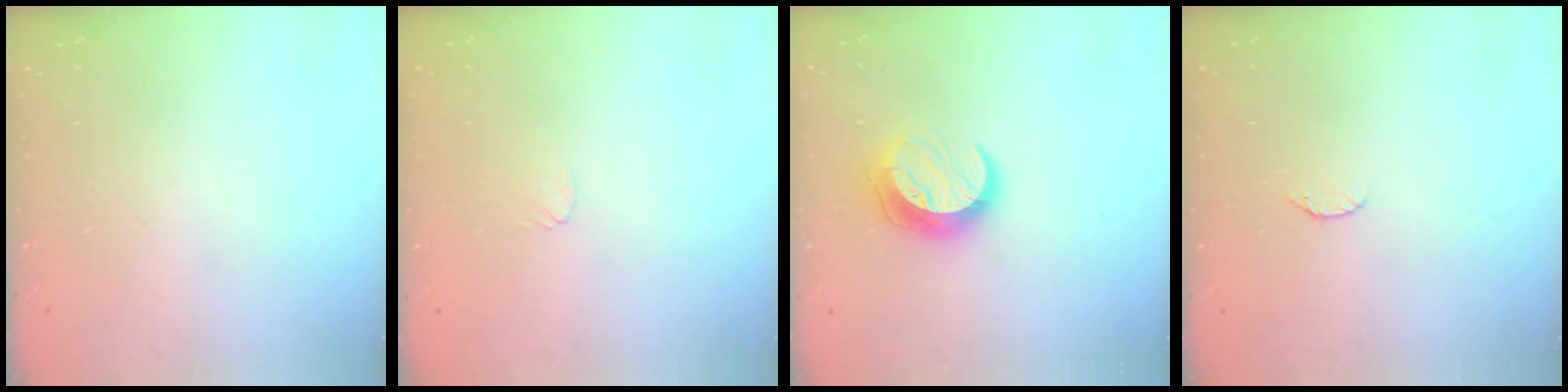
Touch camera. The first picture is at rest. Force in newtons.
{"total": 4.1, "press": 4.1, "slide": 0.4}
{"total": 11.6, "press": 11.5, "slide": 1.0}
{"total": 5.6, "press": 5.5, "slide": 0.6}